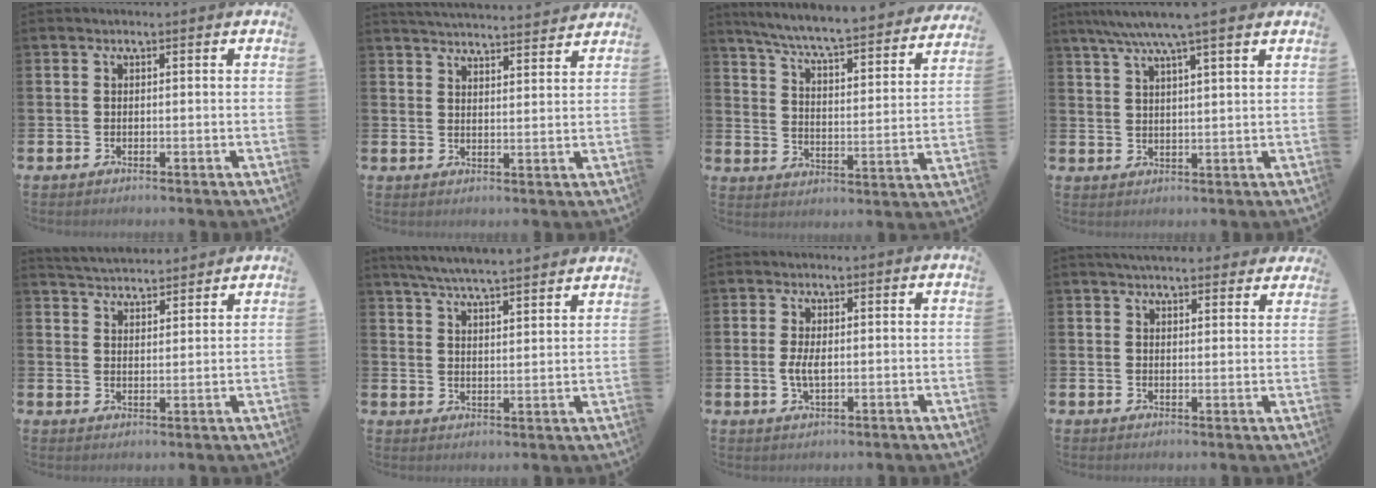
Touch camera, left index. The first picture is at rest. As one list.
[{"total": 4.5, "force": [4.4, 0.0, 0.1], "torque": [-0.009, -0.035, 0.078]}, {"total": 6.8, "force": [6.3, 0.1, 2.5], "torque": [-0.078, -0.055, 0.103]}, {"total": 6.0, "force": [5.1, -0.1, 3.2], "torque": [-0.078, -0.012, 0.091]}, {"total": 4.3, "force": [4.3, 0.4, -0.3], "torque": [-0.005, -0.028, 0.076]}, {"total": 6.3, "force": [6.1, -0.2, 1.4], "torque": [-0.047, -0.036, 0.109]}, {"total": 2.9, "force": [0.0, 1.3, 2.6], "torque": [-0.043, 0.001, -0.003]}, {"total": 4.6, "force": [4.4, 0.9, 1.0], "torque": [-0.023, -0.016, 0.080]}]